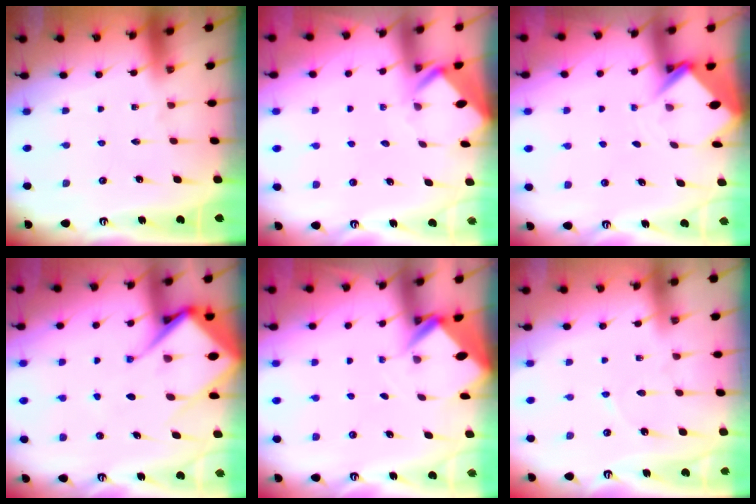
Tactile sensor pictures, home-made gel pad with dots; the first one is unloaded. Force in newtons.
{"total": 3.9, "press": 3.9, "slide": 0.3}
{"total": 3.8, "press": 3.8, "slide": 0.2}
{"total": 14.6, "press": 14.5, "slide": 1.3}
{"total": 2.8, "press": 2.8, "slide": 0.1}
{"total": 3.4, "press": 3.3, "slide": 0.4}